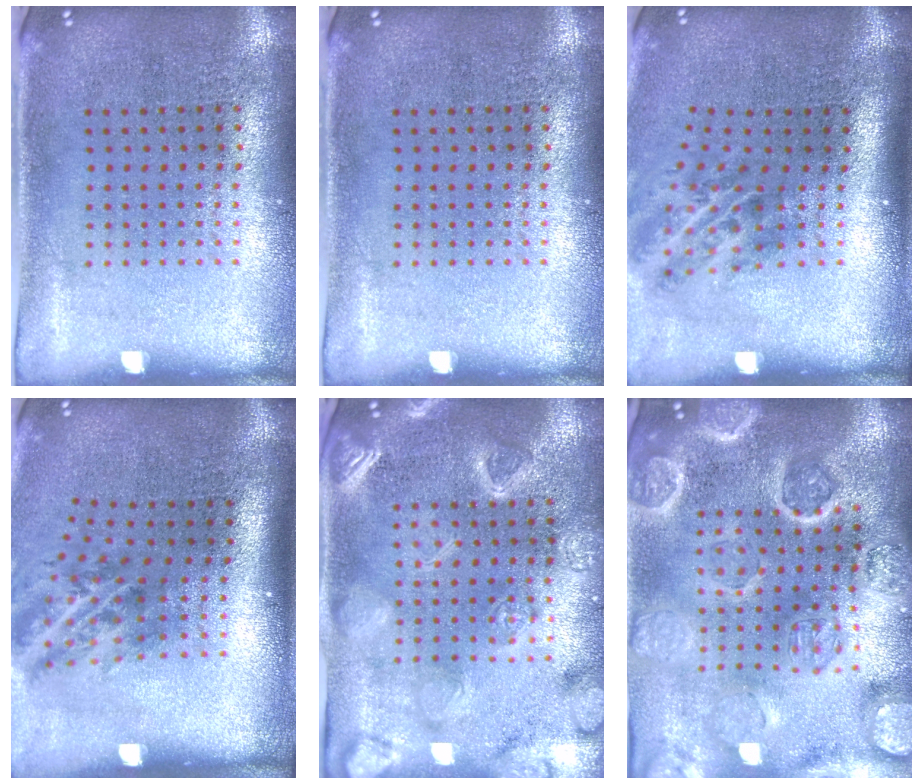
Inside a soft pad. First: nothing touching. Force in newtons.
{"total": 0.0}
{"total": 2.1, "press": 1.3, "slide": 1.7}
{"total": 1.8, "press": 1.2, "slide": 1.4}
{"total": 3.2, "press": 3.1, "slide": 0.9}
{"total": 4.6, "press": 4.1, "slide": 2.0}